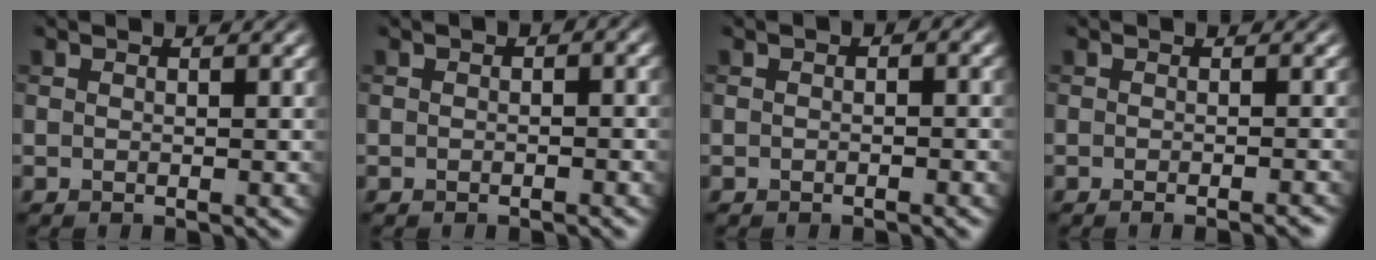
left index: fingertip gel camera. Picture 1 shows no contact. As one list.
[{"total": 1.3, "force": [-0.1, 0.6, 1.2], "torque": [-0.015, 0.003, -0.002]}, {"total": 1.2, "force": [-0.1, 0.5, 1.1], "torque": [-0.015, 0.002, -0.004]}, {"total": 2.0, "force": [-1.1, 0.5, 1.5], "torque": [-0.008, -0.001, -0.016]}]